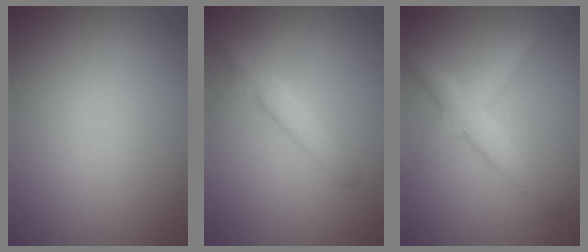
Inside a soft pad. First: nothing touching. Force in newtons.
{"total": 2.9, "press": 2.9, "slide": 0.2}
{"total": 3.6, "press": 3.6, "slide": 0.2}